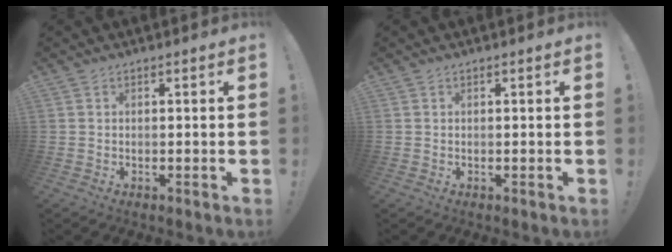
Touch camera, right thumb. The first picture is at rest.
{"total": 0.0}